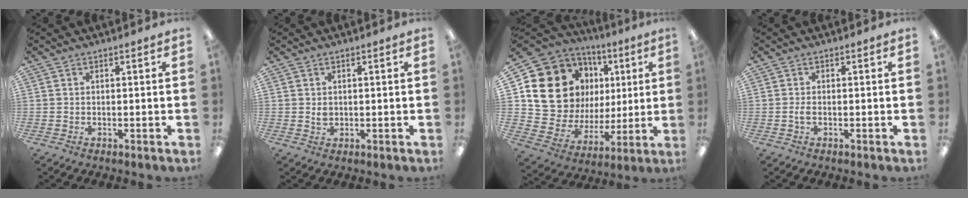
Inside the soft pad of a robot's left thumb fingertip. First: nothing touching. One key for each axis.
{"total": 1.6, "fx": 0.2, "fy": 1.2, "fz": 1.0, "tx": -0.022, "ty": 0.001, "tz": 0.005}
{"total": 17.8, "fx": 6.6, "fy": 14.8, "fz": 7.4, "tx": -0.159, "ty": -0.031, "tz": 0.147}
{"total": 1.4, "fx": -0.3, "fy": 0.6, "fz": 1.2, "tx": -0.023, "ty": 0.000, "tz": -0.006}